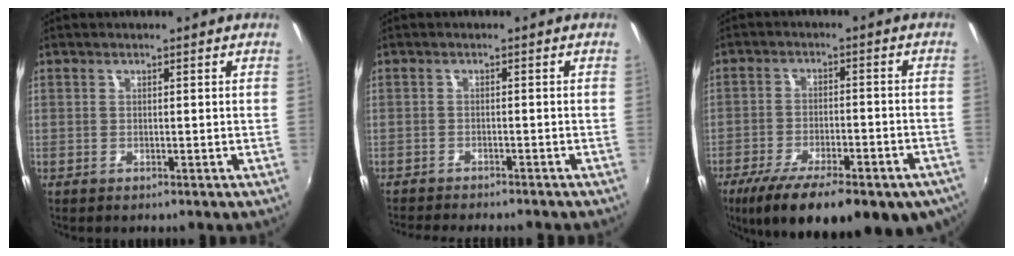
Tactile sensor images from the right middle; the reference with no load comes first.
{"total": 6.5, "force": [-6.0, 0.6, 2.3], "torque": [-0.058, -0.018, -0.091]}
{"total": 23.4, "force": [-16.0, 8.1, 15.0], "torque": [-0.259, -0.052, -0.219]}